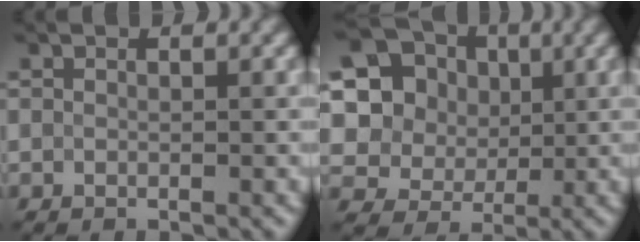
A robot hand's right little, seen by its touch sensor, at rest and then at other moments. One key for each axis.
{"total": 14.6, "fx": 5.0, "fy": 12.2, "fz": 6.2, "tx": -0.174, "ty": 0.045, "tz": 0.078}